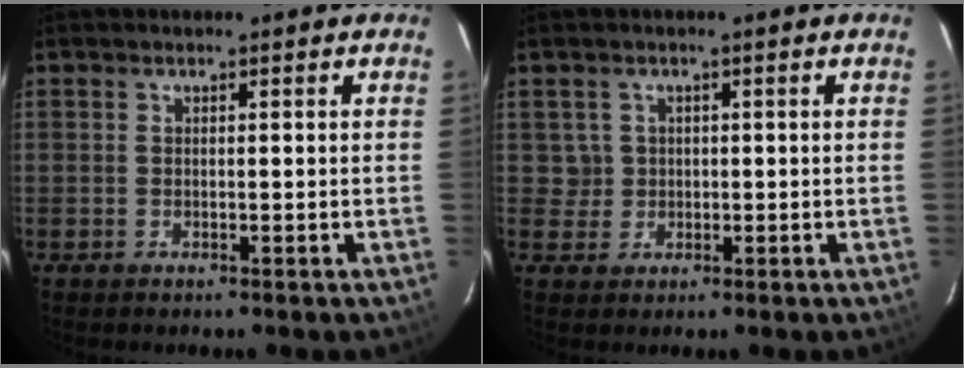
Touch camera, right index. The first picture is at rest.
{"total": 2.8, "force": [0.4, 2.8, 0.1], "torque": [0.010, 0.014, 0.010]}